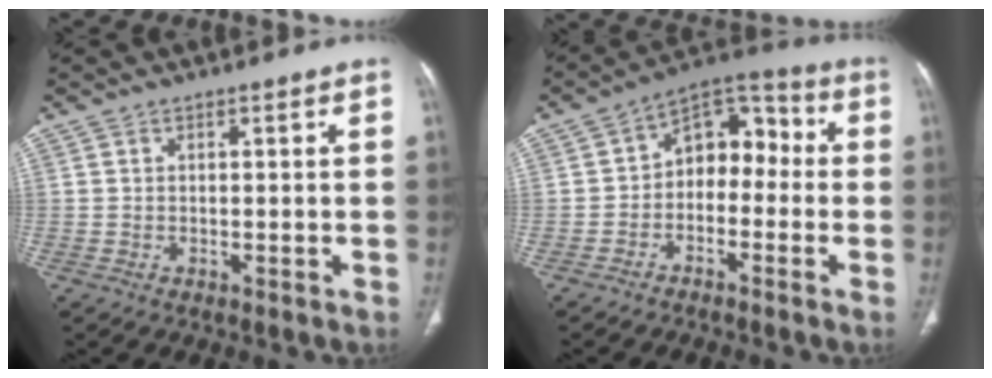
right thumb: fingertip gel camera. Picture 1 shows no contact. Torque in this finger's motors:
{"motor_torque": [-0.02, 0.13, -0.03, 0.12, 0.05]}